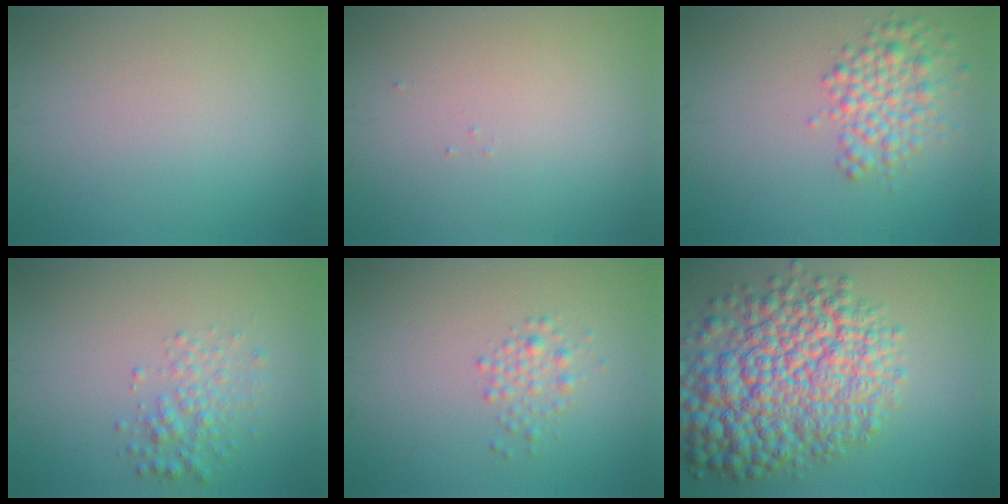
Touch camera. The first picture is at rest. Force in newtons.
{"total": 0.0}
{"total": 3.6, "press": 3.6, "slide": 0.1}
{"total": 2.4, "press": 2.4, "slide": 0.1}
{"total": 2.2, "press": 2.2, "slide": 0.0}
{"total": 12.5, "press": 12.5, "slide": 0.3}